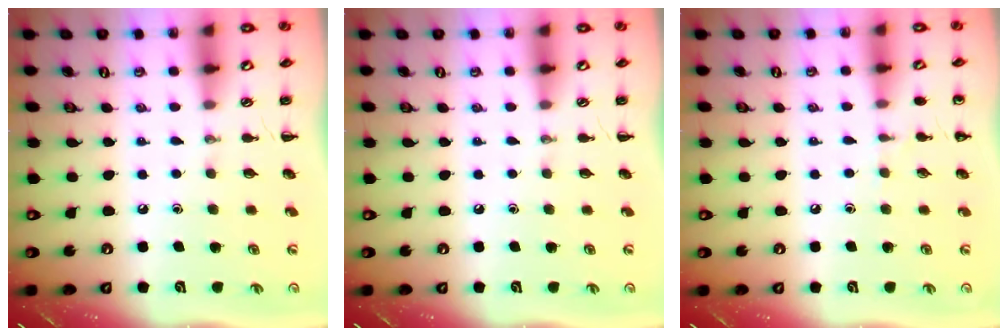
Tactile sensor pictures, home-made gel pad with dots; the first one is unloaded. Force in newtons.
{"total": 0.0}
{"total": 4.4, "press": 4.2, "slide": 1.4}